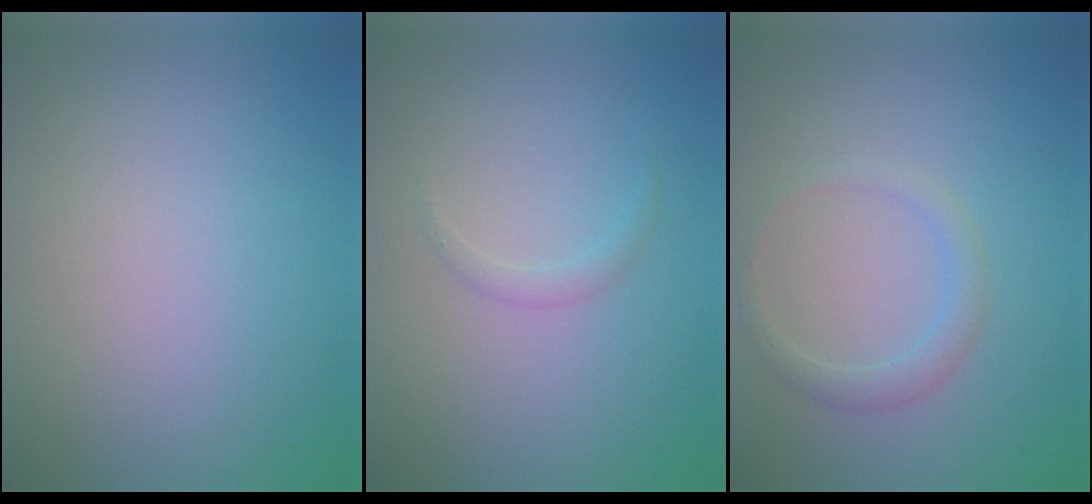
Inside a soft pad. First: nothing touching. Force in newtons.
{"total": 0.9, "press": 0.9, "slide": 0.0}
{"total": 1.7, "press": 1.7, "slide": 0.1}